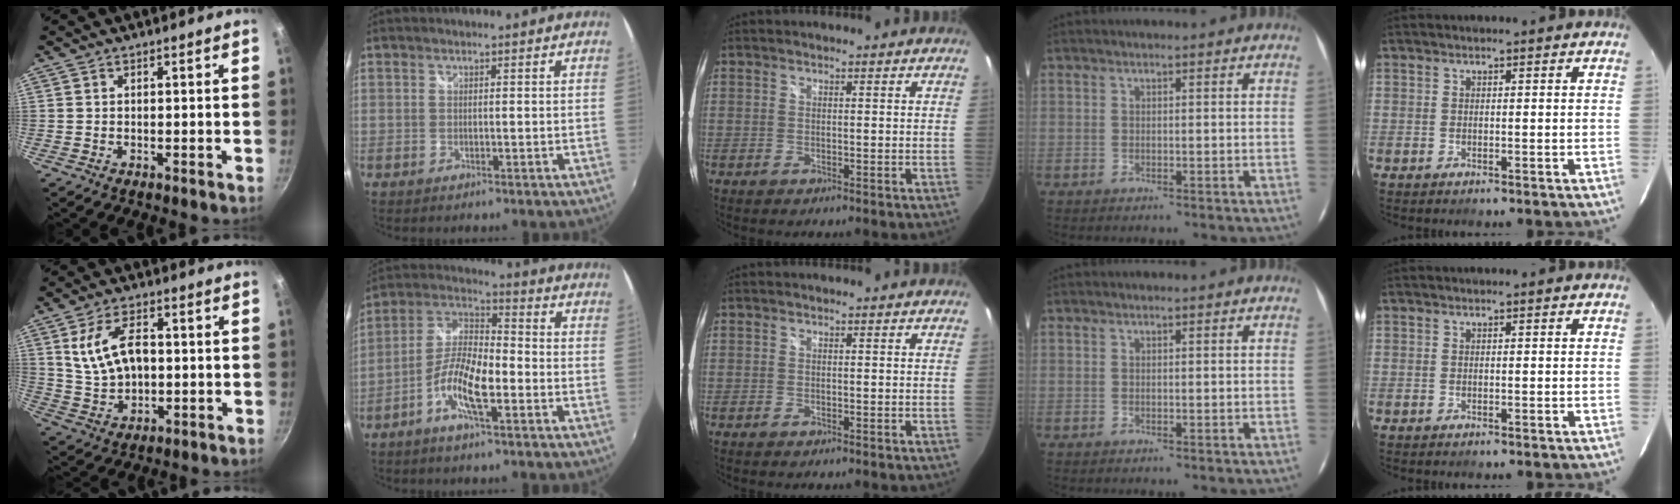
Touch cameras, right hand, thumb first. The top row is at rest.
{"thumb": {"total": 11.1, "force": [1.7, 6.8, 8.6], "torque": [-0.144, -0.001, 0.038]}, "index": {"total": 10.2, "force": [-4.5, 3.0, 8.7], "torque": [-0.186, 0.004, -0.091]}}